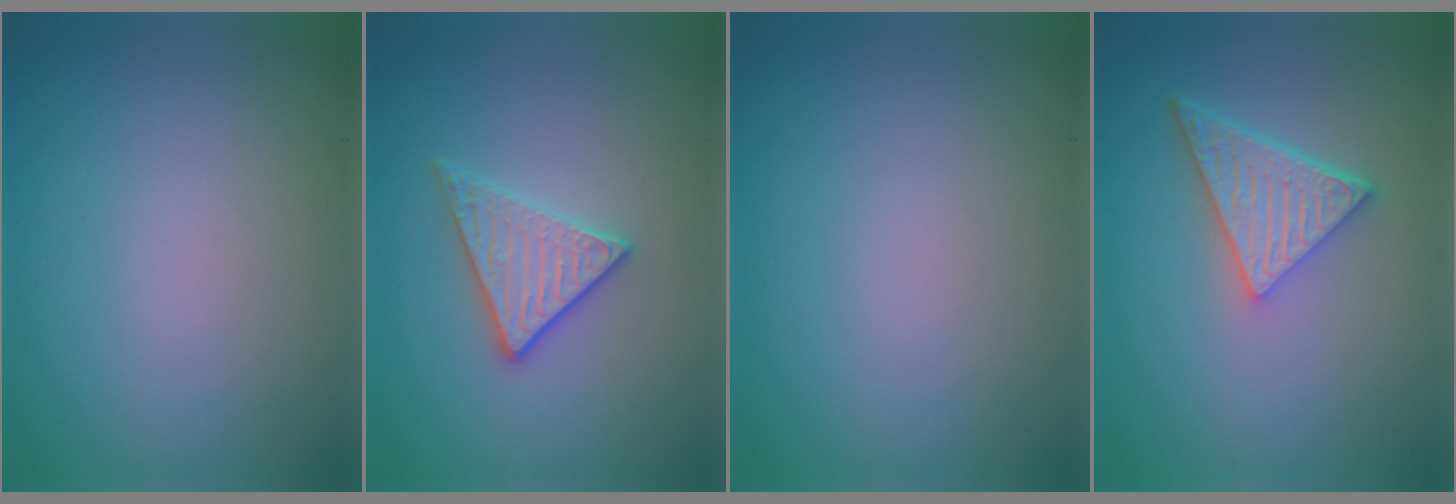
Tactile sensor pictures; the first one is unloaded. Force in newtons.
{"total": 2.8, "press": 2.7, "slide": 0.6}
{"total": 0.0}
{"total": 5.3, "press": 3.9, "slide": 3.6}